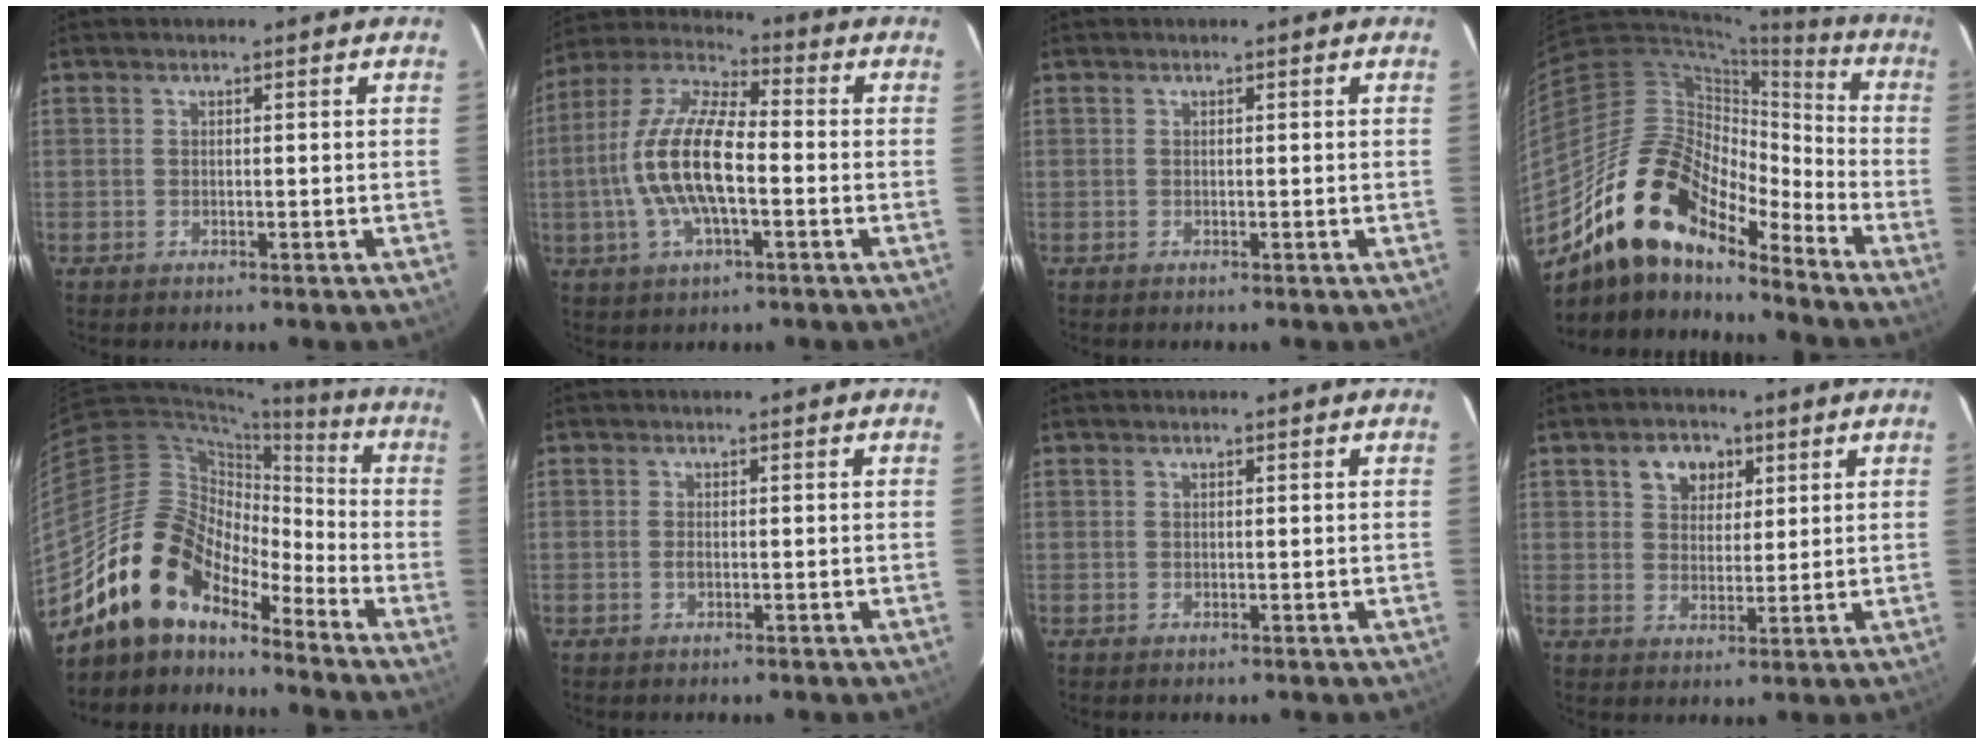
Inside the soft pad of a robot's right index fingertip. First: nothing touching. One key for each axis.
{"total": 15.4, "fx": -2.4, "fy": 5.6, "fz": 14.2, "tx": -0.286, "ty": 0.006, "tz": -0.053}
{"total": 0.0}
{"total": 18.9, "fx": -14.5, "fy": 7.4, "fz": 9.6, "tx": -0.167, "ty": 0.004, "tz": -0.276}
{"total": 15.8, "fx": -12.9, "fy": 6.9, "fz": 5.9, "tx": -0.113, "ty": 0.018, "tz": -0.245}
{"total": 0.8, "fx": -0.2, "fy": 0.3, "fz": 0.8, "tx": -0.017, "ty": 0.000, "tz": -0.004}
{"total": 0.0}
{"total": 5.9, "fx": 2.8, "fy": 4.4, "fz": 2.7, "tx": -0.041, "ty": 0.014, "tz": 0.050}